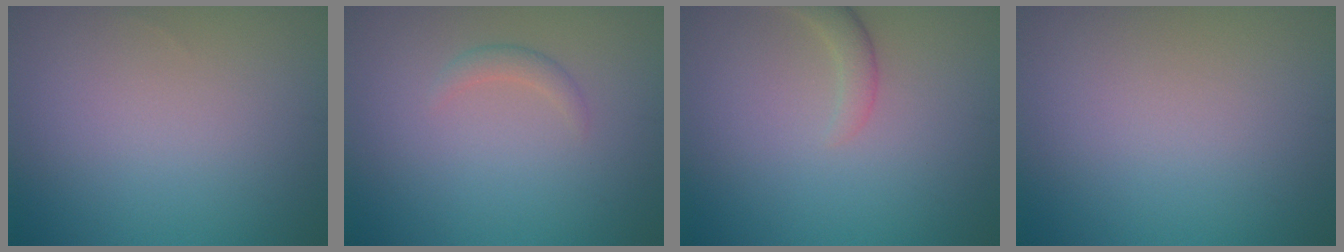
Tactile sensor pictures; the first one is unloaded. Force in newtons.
{"total": 1.1, "press": 1.1, "slide": 0.1}
{"total": 2.0, "press": 2.0, "slide": 0.2}
{"total": 0.0}